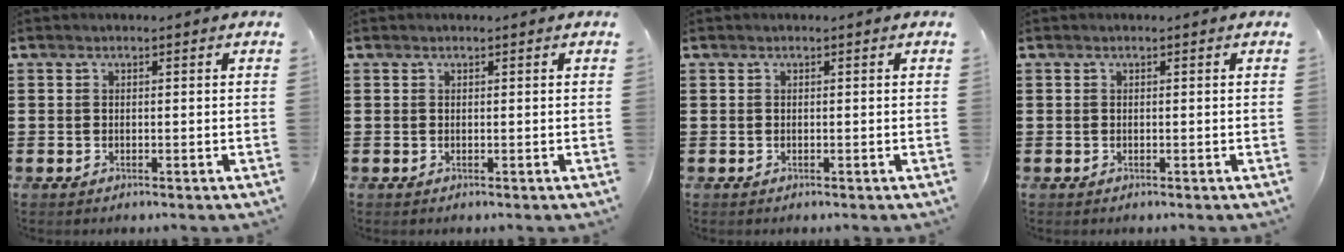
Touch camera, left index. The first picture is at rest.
{"total": 0.0}
{"total": 0.0}
{"total": 0.0}